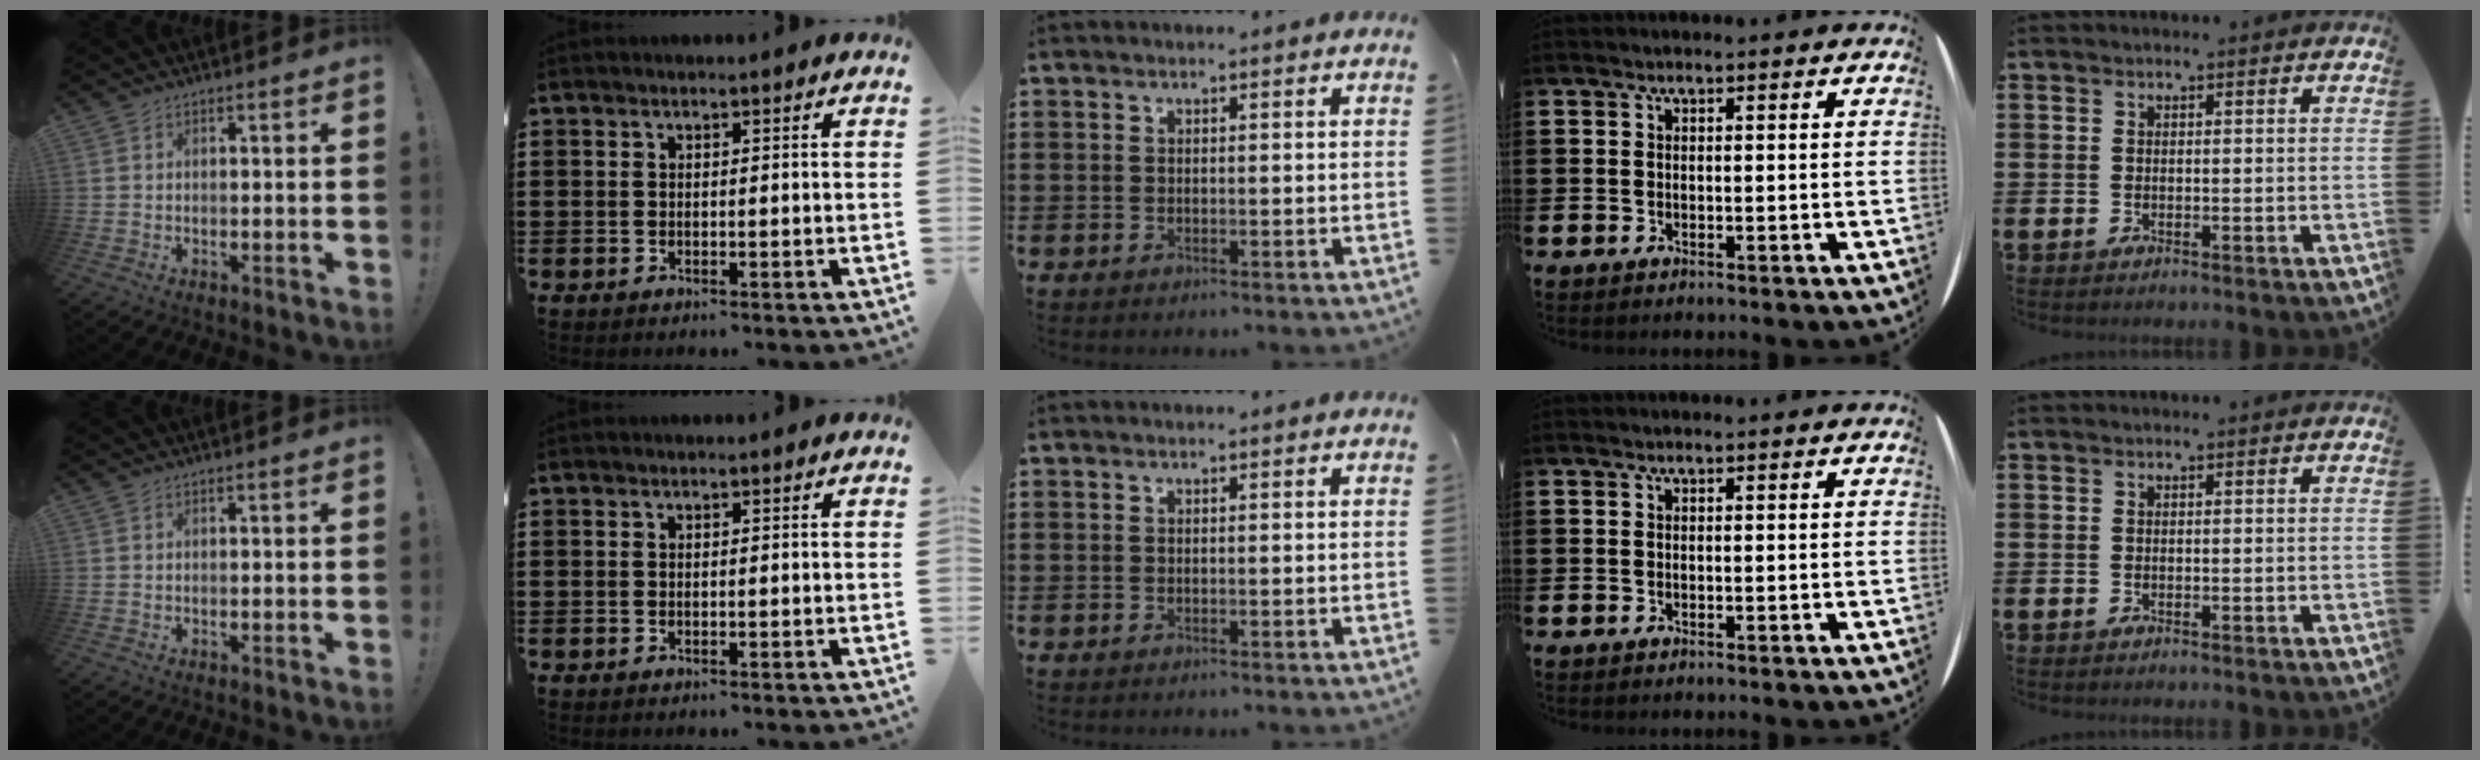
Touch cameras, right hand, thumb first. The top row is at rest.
{}